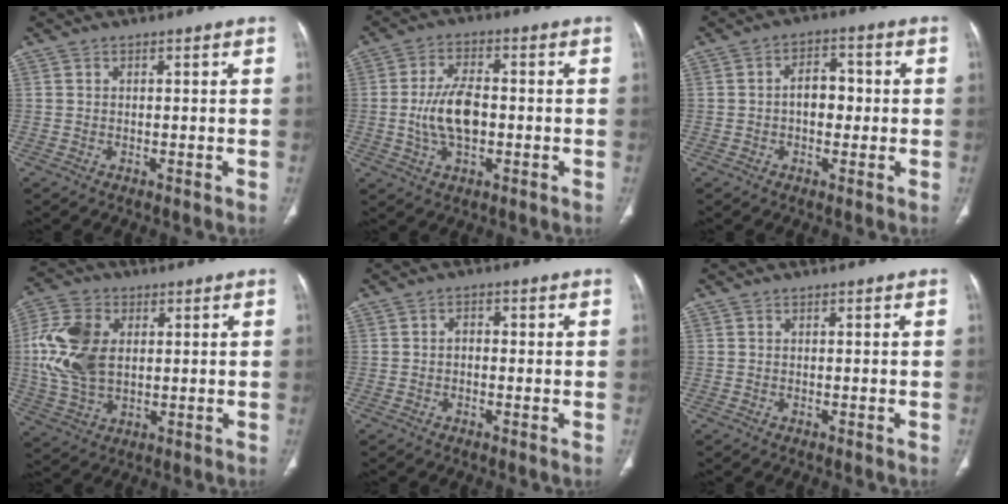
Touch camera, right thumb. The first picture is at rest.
{"total": 9.2, "force": [-0.9, 4.9, 7.7], "torque": [-0.149, 0.011, -0.017]}
{"total": 5.8, "force": [-0.3, 3.9, 4.3], "torque": [-0.046, 0.018, -0.011]}
{"total": 13.9, "force": [1.9, 9.0, 10.4], "torque": [-0.214, 0.003, 0.038]}
{"total": 1.6, "force": [-0.1, 1.2, 1.0], "torque": [-0.009, 0.009, -0.007]}
{"total": 0.0}